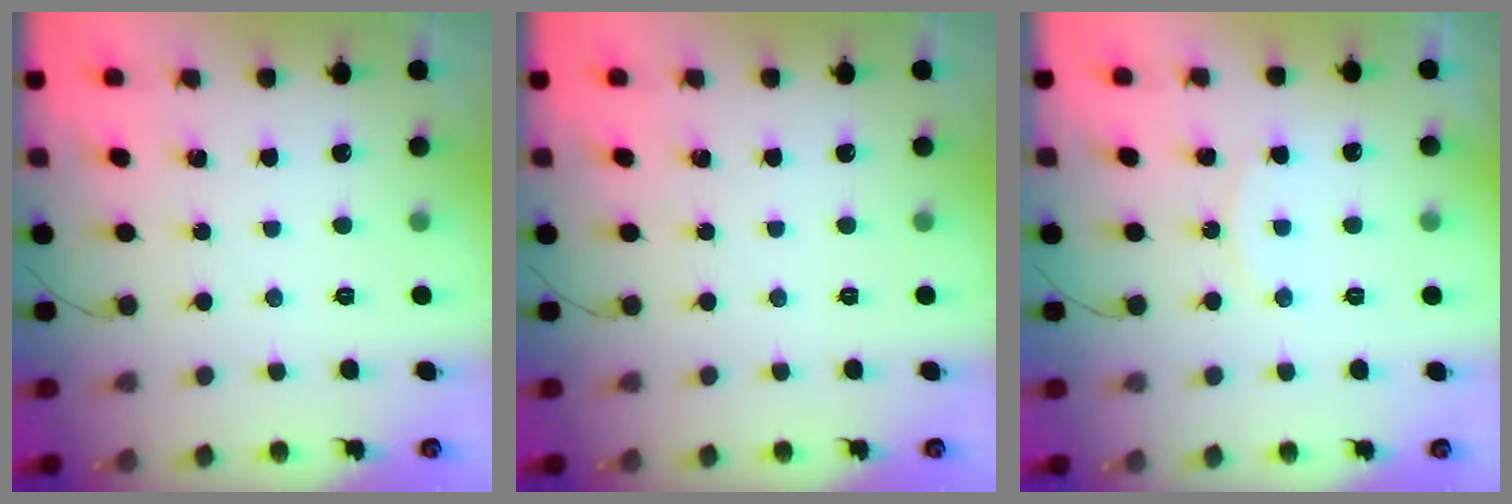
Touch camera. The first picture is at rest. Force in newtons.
{"total": 0.0}
{"total": 5.3, "press": 5.2, "slide": 0.5}